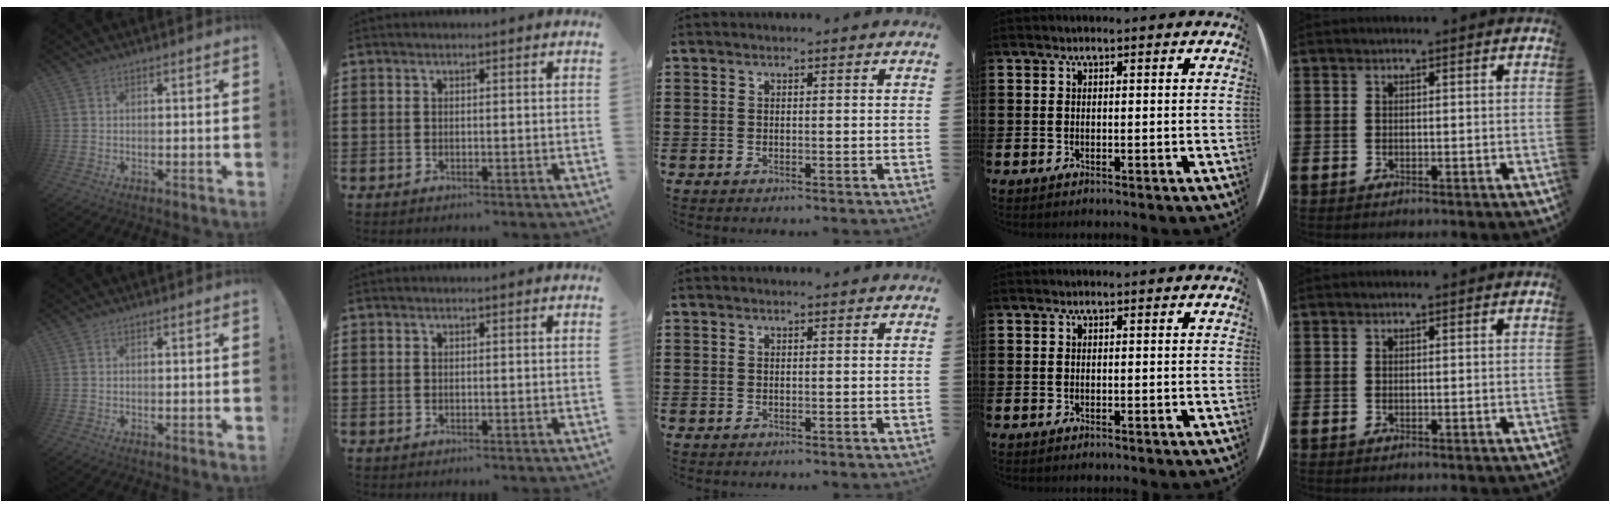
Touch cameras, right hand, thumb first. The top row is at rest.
{}